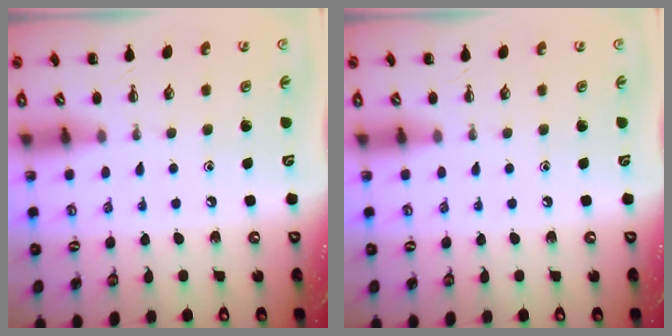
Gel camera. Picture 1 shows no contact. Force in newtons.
{"total": 0.0}